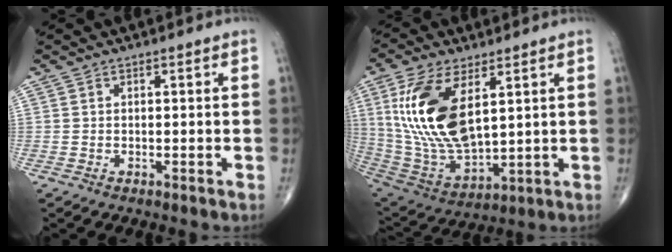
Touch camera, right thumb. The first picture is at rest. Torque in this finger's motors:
{"motor_torque": [-0.68, 2.08, 1.84, 0.93, 0.59]}